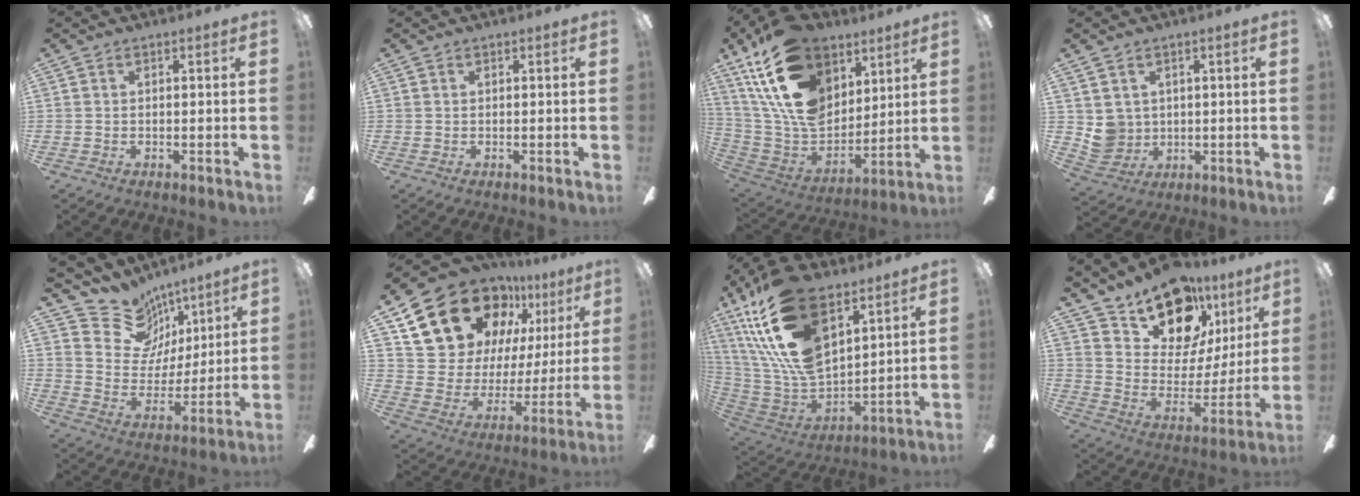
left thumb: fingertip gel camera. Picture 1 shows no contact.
{"total": 0.0}
{"total": 24.2, "force": [13.1, 15.0, 13.7], "torque": [-0.279, -0.070, 0.240]}
{"total": 6.3, "force": [2.3, 5.8, 0.9], "torque": [-0.045, -0.011, 0.048]}
{"total": 13.9, "force": [9.6, 9.7, 2.9], "torque": [-0.068, -0.082, 0.189]}
{"total": 20.1, "force": [13.8, 12.0, 8.5], "torque": [-0.159, -0.086, 0.263]}
{"total": 25.7, "force": [14.0, 12.7, 17.4], "torque": [-0.366, -0.072, 0.251]}
{"total": 18.1, "force": [13.3, 9.9, 7.1], "torque": [-0.118, -0.093, 0.240]}